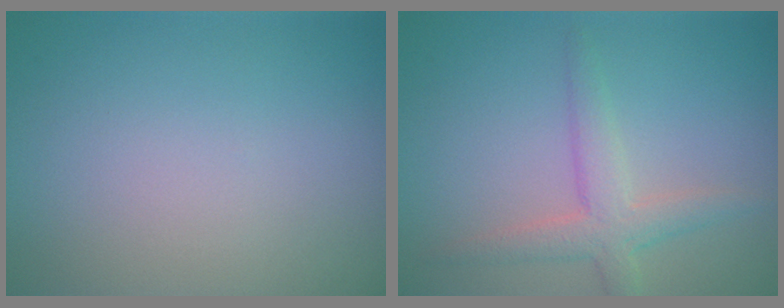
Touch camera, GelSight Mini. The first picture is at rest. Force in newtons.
{"total": 3.2, "press": 3.2, "slide": 0.2}